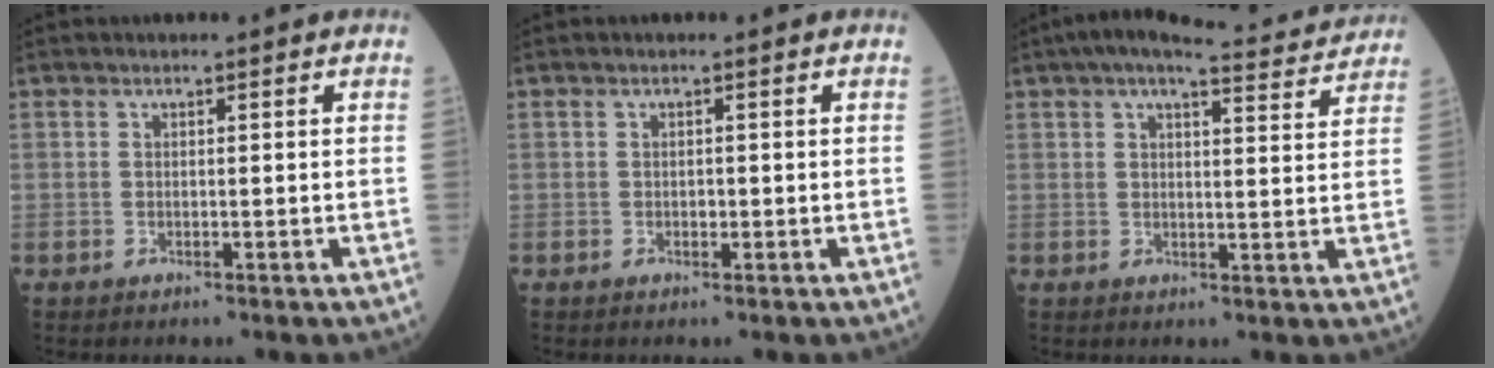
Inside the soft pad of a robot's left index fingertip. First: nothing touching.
{"total": 0.6, "force": [-0.1, 0.4, 0.4], "torque": [-0.008, 0.001, -0.004]}
{"total": 13.0, "force": [11.9, 1.4, 5.0], "torque": [-0.071, 0.015, 0.144]}